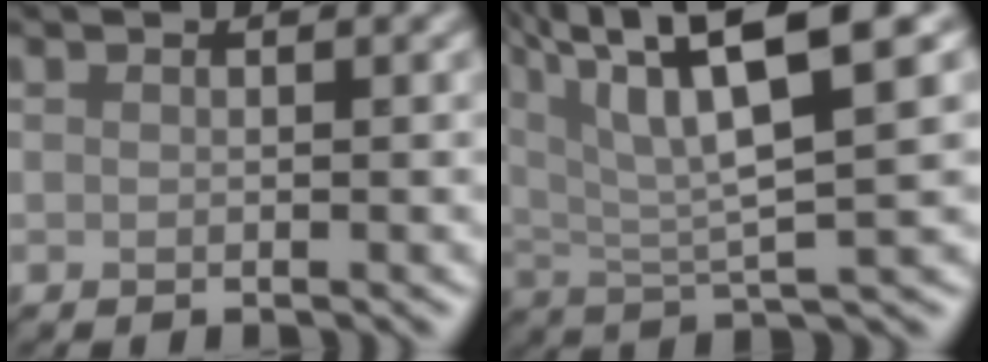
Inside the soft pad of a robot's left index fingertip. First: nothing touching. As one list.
[{"total": 10.7, "force": [5.5, 2.3, 8.9], "torque": [-0.142, 0.018, 0.094]}]